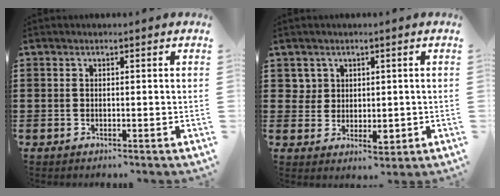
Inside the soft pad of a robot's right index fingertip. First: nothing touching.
{"total": 3.8, "force": [1.3, 3.3, 1.2], "torque": [-0.028, 0.009, 0.024]}